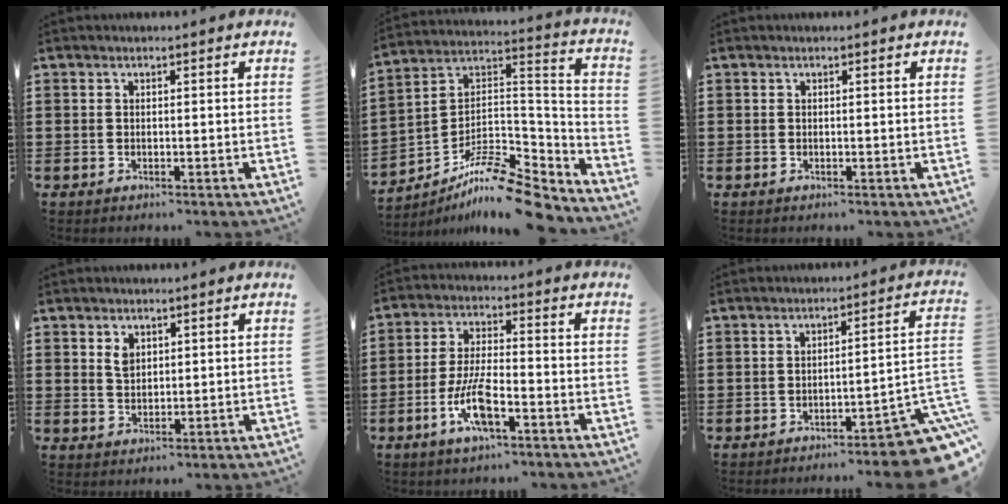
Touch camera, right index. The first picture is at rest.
{"total": 11.2, "force": [-9.3, 2.6, 5.7], "torque": [-0.102, 0.017, -0.183]}
{"total": 0.0}
{"total": 2.5, "force": [1.4, 1.6, 1.3], "torque": [-0.023, 0.000, 0.024]}
{"total": 7.8, "force": [-3.6, 2.0, 6.5], "torque": [-0.147, -0.011, -0.070]}
{"total": 6.2, "force": [-4.4, 0.5, 4.3], "torque": [-0.058, -0.013, -0.083]}